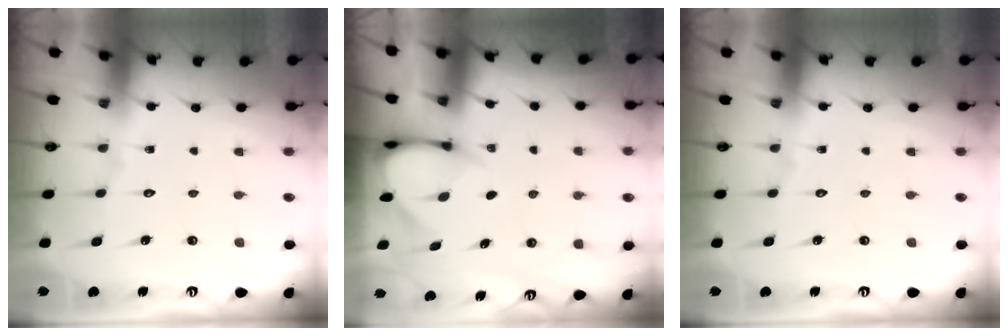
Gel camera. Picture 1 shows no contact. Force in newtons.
{"total": 4.5, "press": 4.4, "slide": 0.5}
{"total": 0.0}